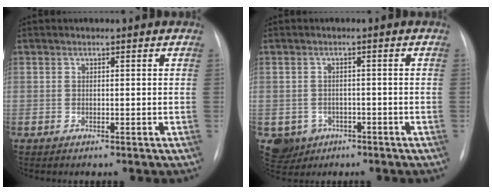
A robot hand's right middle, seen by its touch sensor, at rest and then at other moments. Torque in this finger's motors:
{"motor_torque": [0.05, -0.07, 0.00, 0.00]}